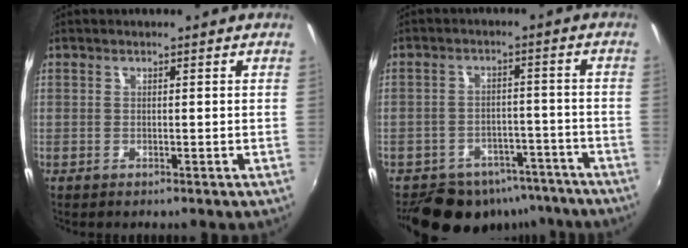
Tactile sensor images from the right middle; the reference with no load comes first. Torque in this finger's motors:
{"motor_torque": [0.23, -1.14, 0.03, 0.02]}